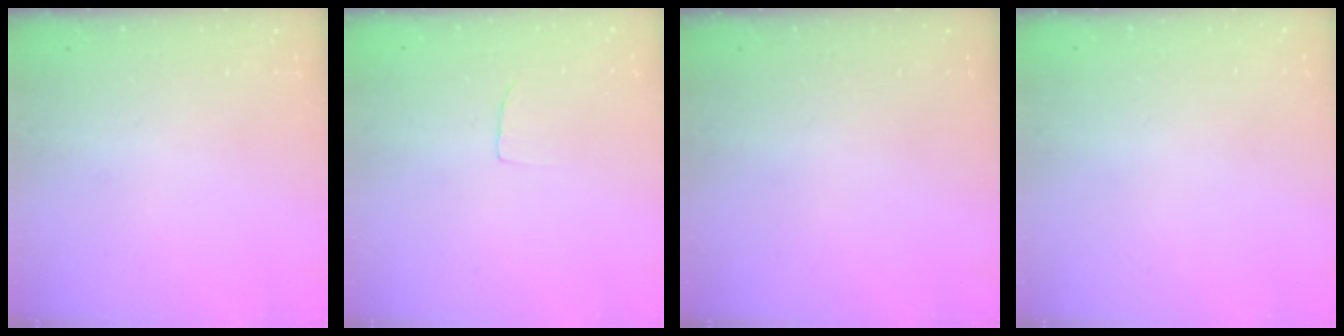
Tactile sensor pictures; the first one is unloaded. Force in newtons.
{"total": 3.1, "press": 3.0, "slide": 0.3}
{"total": 0.0}
{"total": 0.0}